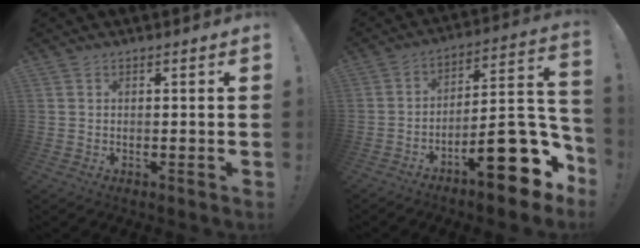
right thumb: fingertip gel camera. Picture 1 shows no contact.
{"total": 20.8, "force": [-10.3, 7.1, 16.6], "torque": [-0.193, 0.059, -0.155]}